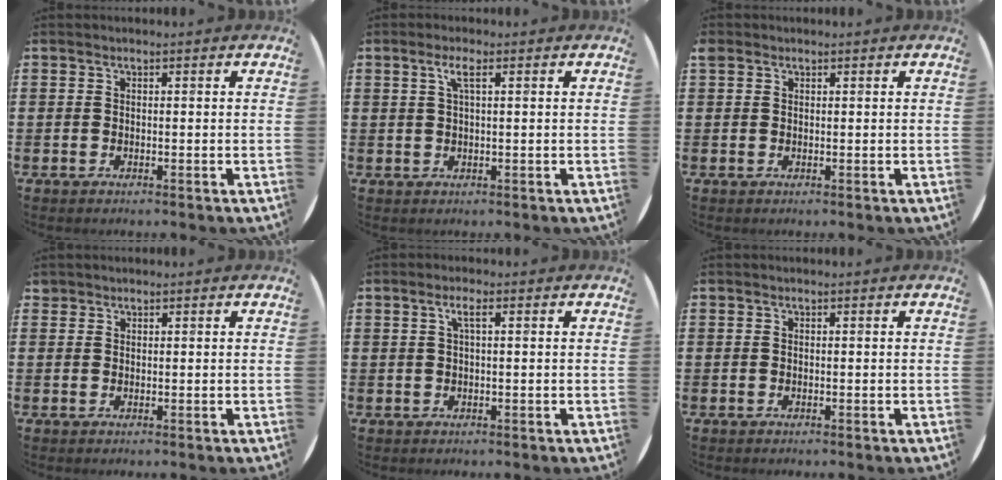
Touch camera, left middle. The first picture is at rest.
{"total": 2.2, "force": [0.9, 0.5, 1.9], "torque": [-0.040, 0.007, 0.013]}
{"total": 0.6, "force": [0.5, 0.4, 0.0], "torque": [-0.003, 0.002, 0.011]}
{"total": 0.8, "force": [0.7, 0.3, -0.1], "torque": [-0.001, 0.002, 0.014]}
{"total": 1.8, "force": [0.6, 0.4, 1.7], "torque": [-0.034, 0.007, 0.008]}
{"total": 0.0}